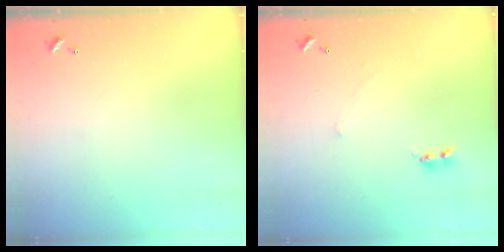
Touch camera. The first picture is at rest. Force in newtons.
{"total": 0.9, "press": 0.8, "slide": 0.3}